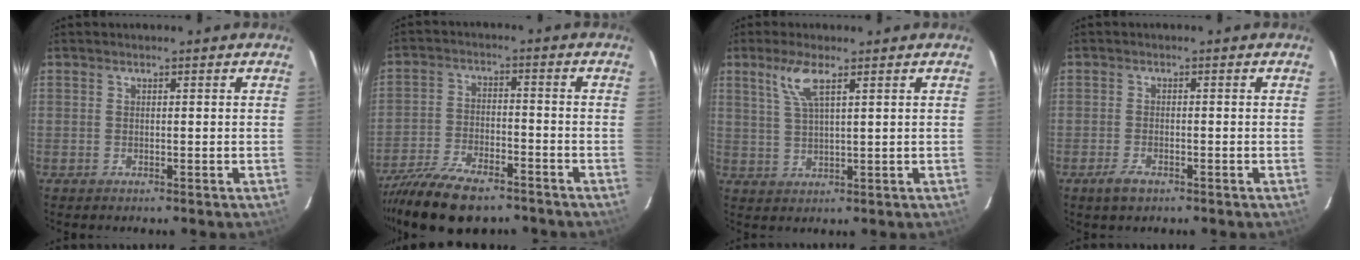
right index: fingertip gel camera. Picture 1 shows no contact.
{"total": 15.2, "force": [-11.9, 5.5, 7.6], "torque": [-0.174, -0.025, -0.208]}
{"total": 5.3, "force": [2.9, 0.9, 4.4], "torque": [-0.091, 0.002, 0.062]}
{"total": 3.1, "force": [-2.0, 1.4, 1.9], "torque": [-0.045, -0.005, -0.036]}